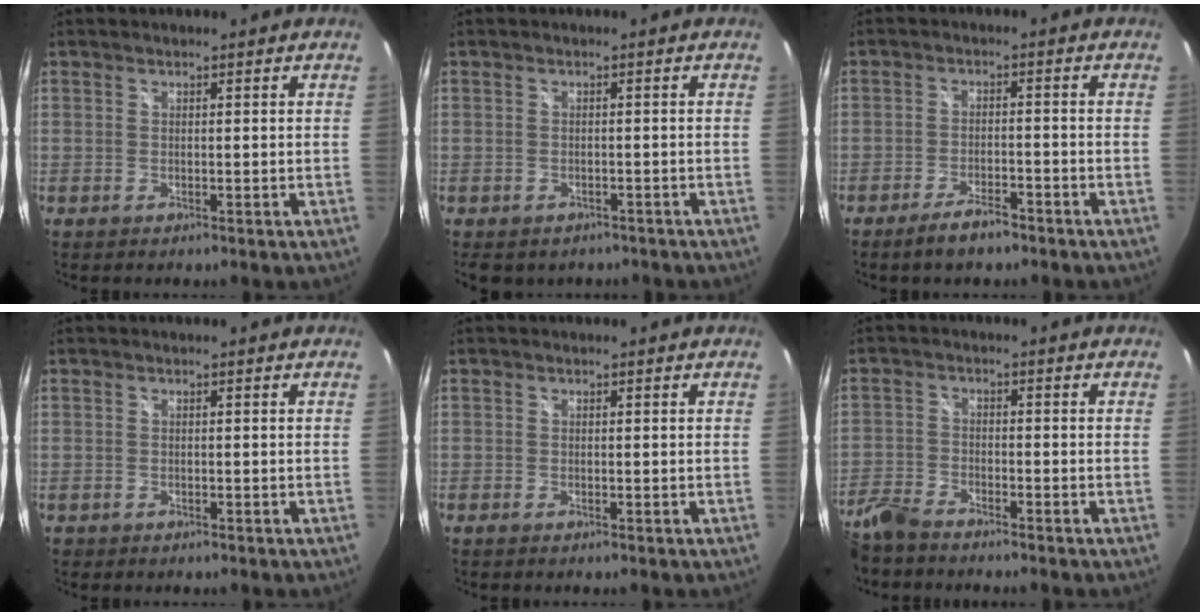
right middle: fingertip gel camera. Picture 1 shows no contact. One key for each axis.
{"total": 3.9, "fx": -2.6, "fy": 2.6, "fz": 1.4, "tx": -0.028, "ty": -0.007, "tz": -0.027}
{"total": 5.1, "fx": -4.0, "fy": 1.5, "fz": 2.8, "tx": -0.067, "ty": -0.001, "tz": -0.067}
{"total": 0.9, "fx": -0.6, "fy": 0.6, "fz": 0.1, "tx": -0.007, "ty": -0.003, "tz": -0.010}
{"total": 0.0}
{"total": 8.5, "fx": -7.3, "fy": 2.8, "fz": 3.5, "tx": -0.096, "ty": -0.016, "tz": -0.149}